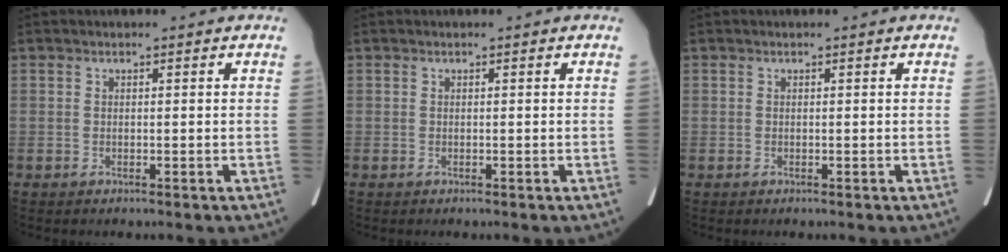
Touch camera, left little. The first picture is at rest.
{"total": 0.0}
{"total": 0.0}